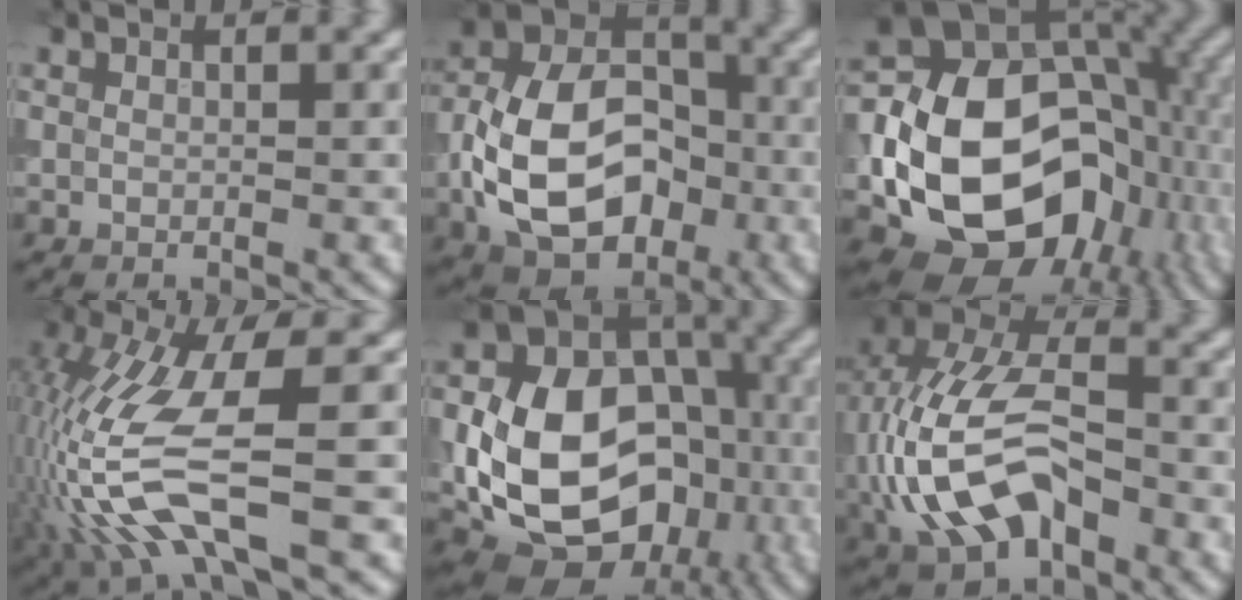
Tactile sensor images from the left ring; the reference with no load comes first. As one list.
[{"total": 12.1, "force": [-2.9, 8.2, 8.4], "torque": [-0.156, 0.001, -0.061]}, {"total": 16.8, "force": [-3.5, 12.4, 10.8], "torque": [-0.168, -0.016, -0.062]}, {"total": 10.0, "force": [-2.4, 2.7, 9.3], "torque": [-0.215, -0.006, -0.048]}, {"total": 15.0, "force": [-2.9, 10.9, 9.8], "torque": [-0.170, -0.027, -0.048]}, {"total": 11.0, "force": [-2.4, 6.8, 8.4], "torque": [-0.176, 0.005, -0.052]}]